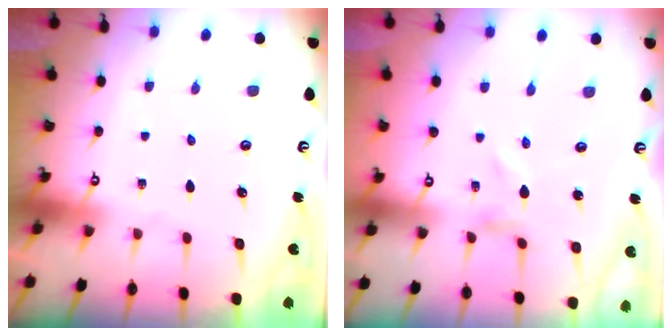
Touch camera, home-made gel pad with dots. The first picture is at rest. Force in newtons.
{"total": 0.0}